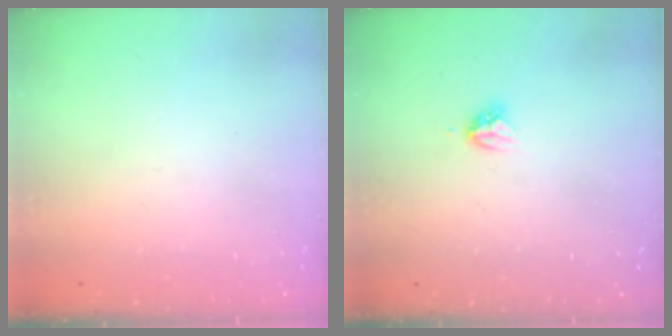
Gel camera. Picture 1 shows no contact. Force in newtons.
{"total": 4.0, "press": 3.9, "slide": 0.7}